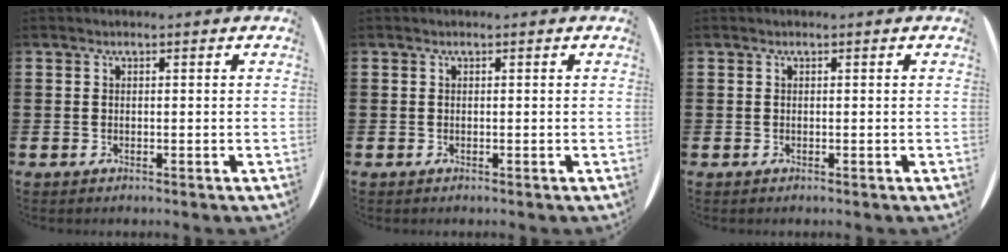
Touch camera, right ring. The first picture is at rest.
{"total": 0.0}
{"total": 0.0}